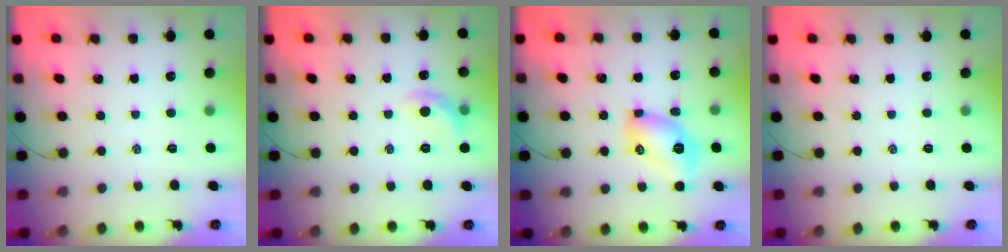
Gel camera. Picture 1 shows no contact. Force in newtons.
{"total": 7.0, "press": 6.9, "slide": 0.7}
{"total": 9.9, "press": 9.8, "slide": 0.9}
{"total": 0.0}